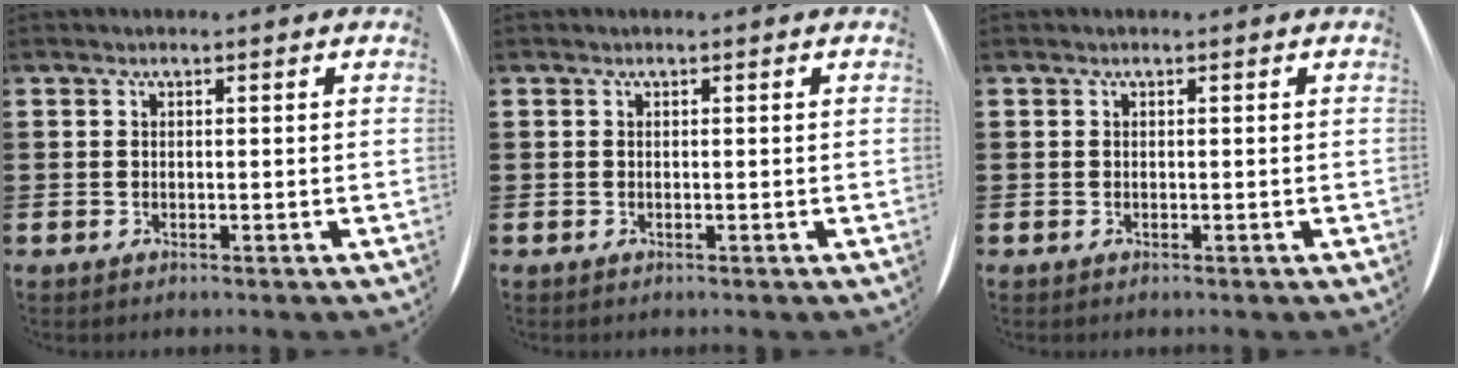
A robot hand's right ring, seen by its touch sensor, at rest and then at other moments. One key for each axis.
{"total": 0.0}
{"total": 0.0}